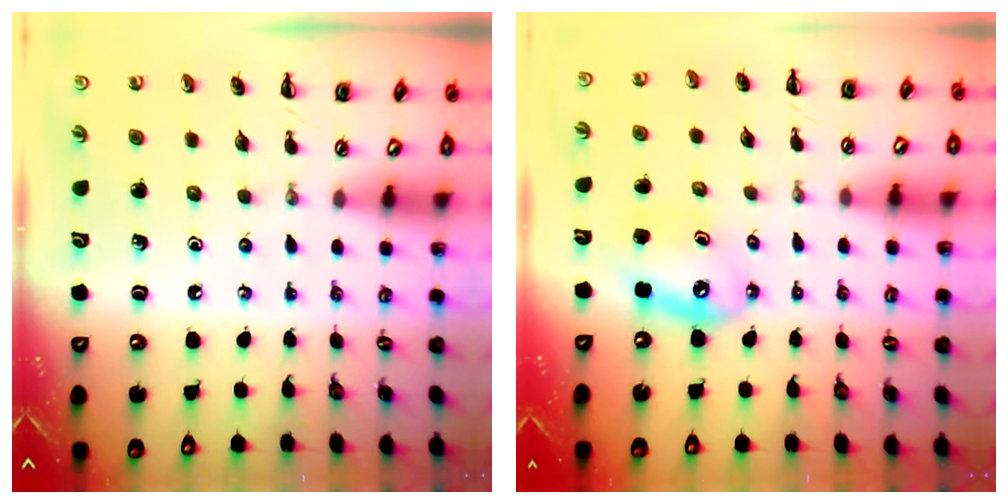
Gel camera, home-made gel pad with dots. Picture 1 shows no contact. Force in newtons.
{"total": 8.0, "press": 7.8, "slide": 1.8}